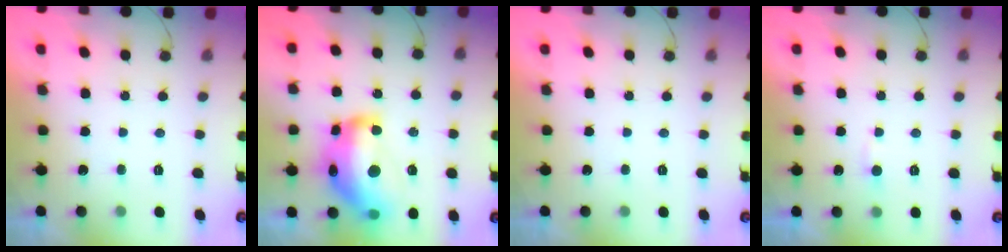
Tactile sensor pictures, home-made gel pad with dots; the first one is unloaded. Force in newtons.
{"total": 21.5, "press": 21.4, "slide": 1.5}
{"total": 0.0}
{"total": 2.7, "press": 2.7, "slide": 0.4}